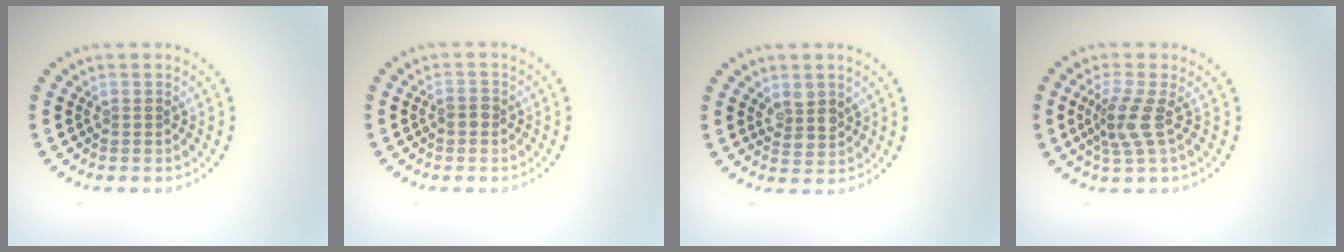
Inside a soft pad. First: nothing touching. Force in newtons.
{"total": 1.2, "press": 1.1, "slide": 0.2}
{"total": 2.2, "press": 2.0, "slide": 1.0}
{"total": 2.9, "press": 2.2, "slide": 1.8}